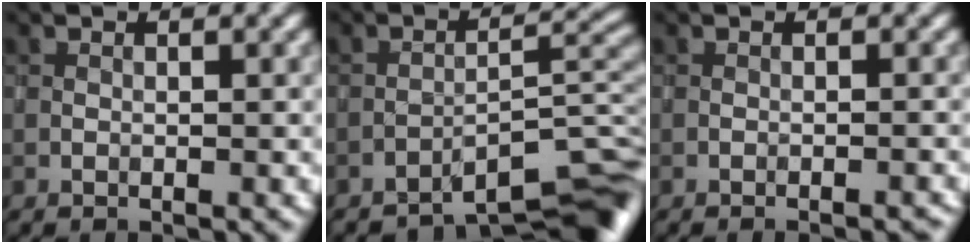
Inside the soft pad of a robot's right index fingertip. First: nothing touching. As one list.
[{"total": 8.1, "force": [-6.5, 1.3, 4.6], "torque": [-0.044, 0.006, -0.097]}, {"total": 1.4, "force": [-1.3, 0.1, 0.6], "torque": [-0.007, 0.013, -0.015]}]